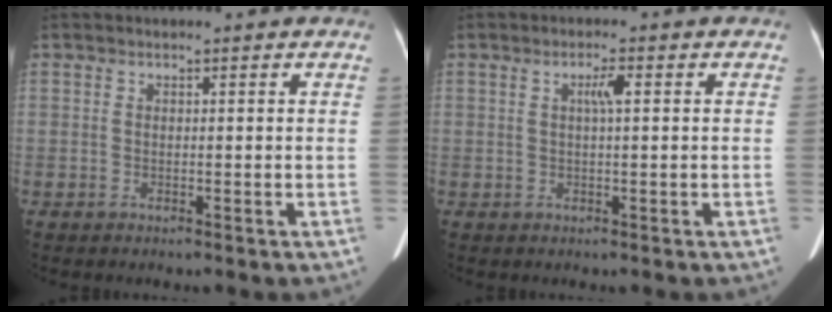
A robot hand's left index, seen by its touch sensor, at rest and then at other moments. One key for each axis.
{"total": 2.0, "fx": 0.4, "fy": 0.3, "fz": 1.9, "tx": -0.036, "ty": 0.006, "tz": 0.007}